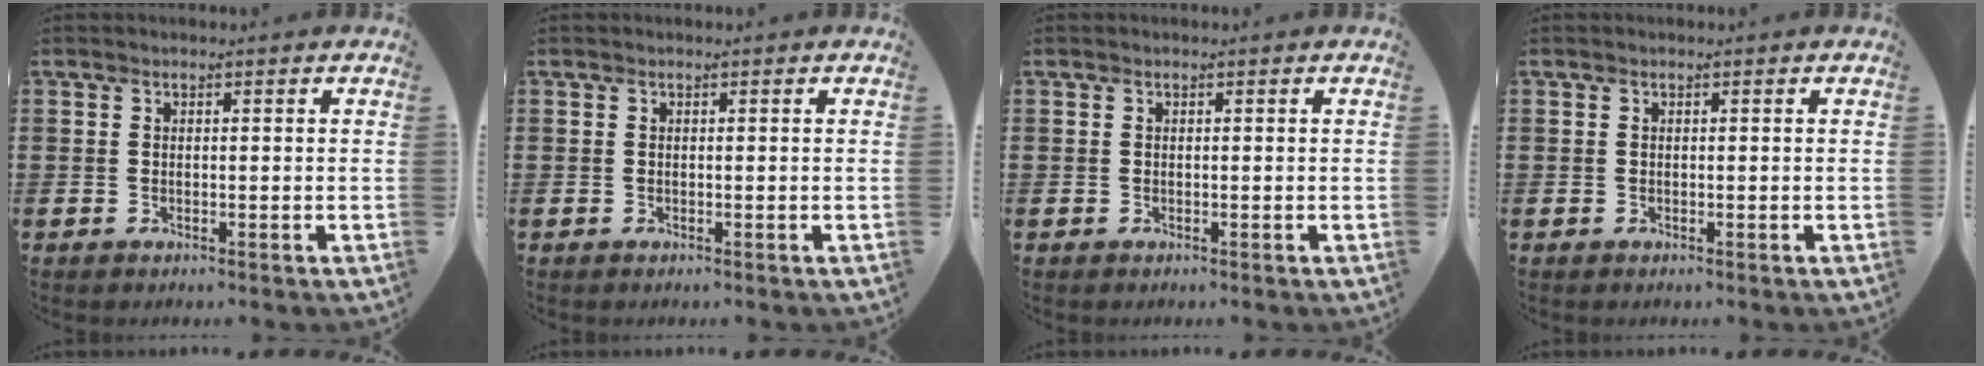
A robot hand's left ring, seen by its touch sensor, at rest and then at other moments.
{"total": 0.0}
{"total": 0.0}
{"total": 0.0}